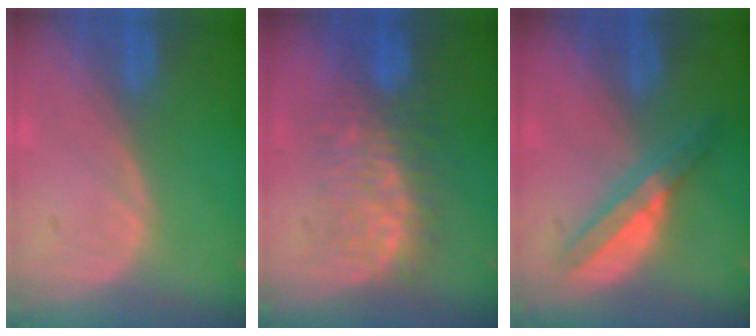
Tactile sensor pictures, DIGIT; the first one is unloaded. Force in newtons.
{"total": 7.8, "press": 7.7, "slide": 1.3}
{"total": 5.7, "press": 5.3, "slide": 2.1}